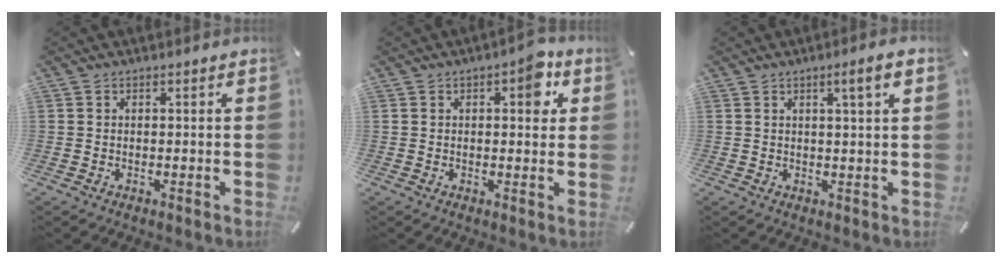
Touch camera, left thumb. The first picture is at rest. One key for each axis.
{"total": 6.8, "fx": 2.1, "fy": 3.5, "fz": 5.5, "tx": -0.048, "ty": -0.010, "tz": 0.021}
{"total": 4.6, "fx": 2.0, "fy": 0.3, "fz": 4.1, "tx": -0.067, "ty": -0.006, "tz": 0.029}